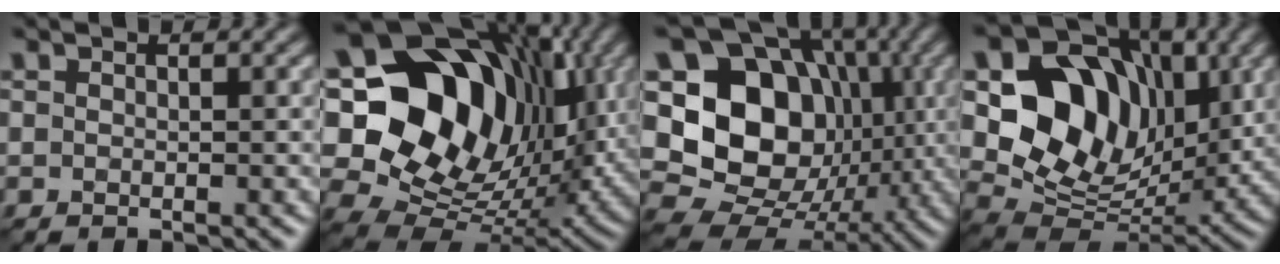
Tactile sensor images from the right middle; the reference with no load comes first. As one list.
[{"total": 16.3, "force": [4.7, 11.8, 10.2], "torque": [-0.201, 0.020, 0.085]}, {"total": 16.7, "force": [1.2, 13.7, 9.5], "torque": [-0.183, 0.015, 0.020]}, {"total": 10.6, "force": [2.7, 8.1, 6.3], "torque": [-0.112, -0.014, 0.043]}]